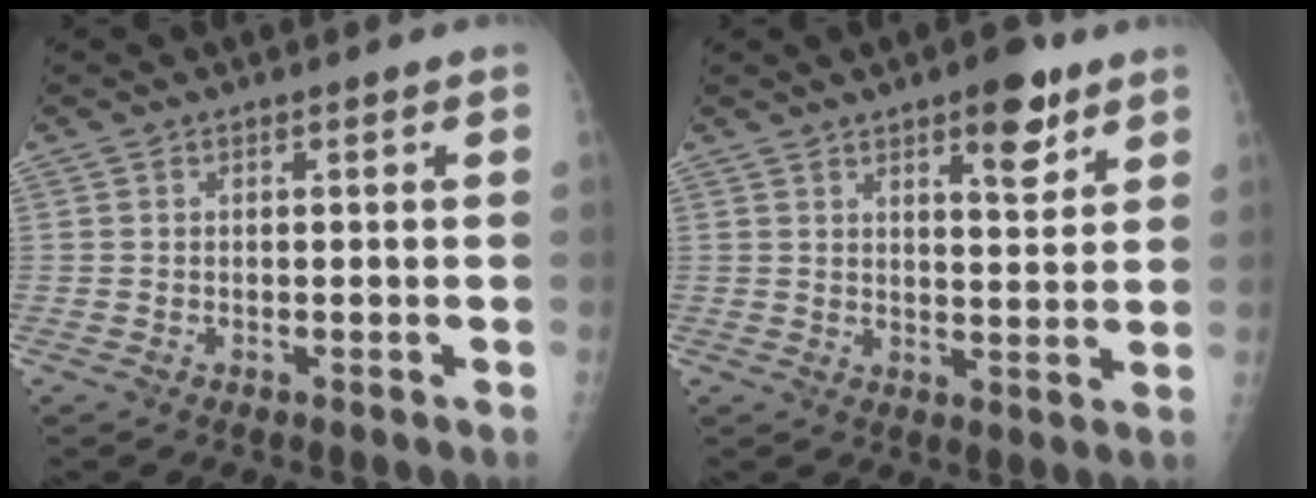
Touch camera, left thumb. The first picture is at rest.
{"total": 8.0, "force": [4.8, 2.8, 5.7], "torque": [-0.061, -0.027, 0.067]}